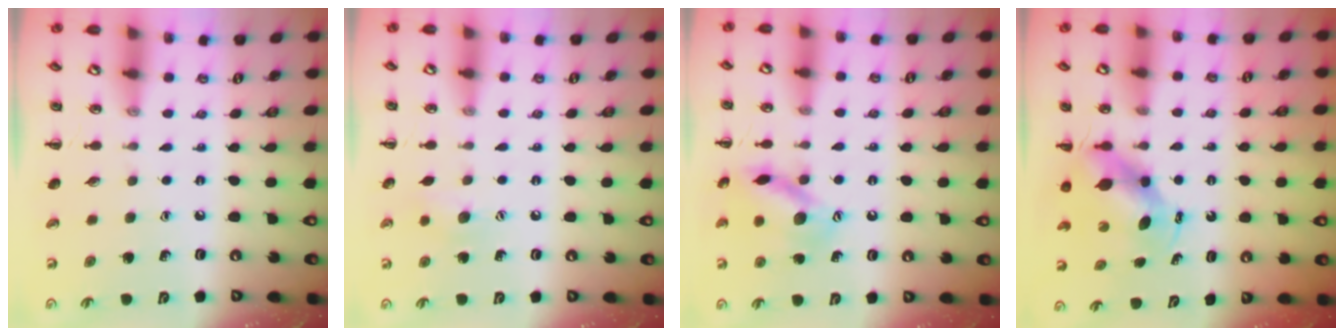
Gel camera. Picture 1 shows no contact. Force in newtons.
{"total": 6.6, "press": 6.4, "slide": 1.6}
{"total": 13.9, "press": 13.9, "slide": 1.1}
{"total": 5.5, "press": 5.3, "slide": 1.6}